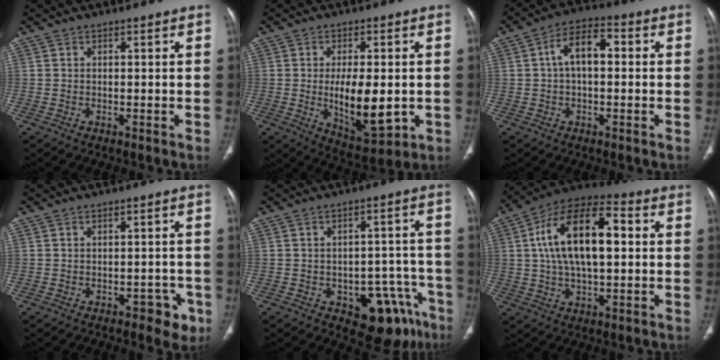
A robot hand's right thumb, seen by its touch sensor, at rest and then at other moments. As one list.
[{"total": 12.9, "force": [-1.4, 5.7, 11.5], "torque": [-0.167, -0.017, -0.009]}, {"total": 8.1, "force": [0.8, 4.4, 6.8], "torque": [-0.112, 0.028, 0.005]}, {"total": 4.5, "force": [-2.3, 2.6, 2.8], "torque": [-0.012, 0.014, -0.027]}, {"total": 13.0, "force": [-7.0, 7.3, 8.1], "torque": [-0.052, 0.052, -0.084]}, {"total": 18.2, "force": [2.5, 8.7, 15.7], "torque": [-0.272, 0.026, 0.036]}]